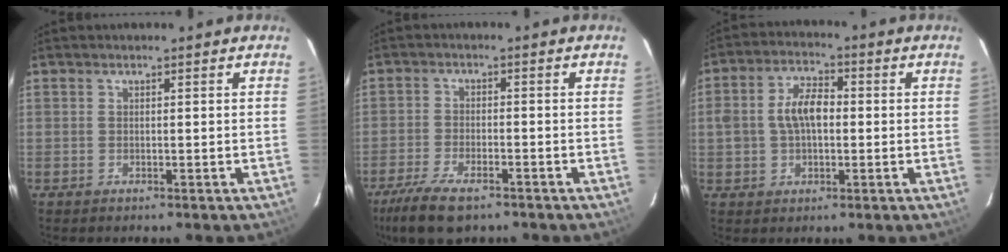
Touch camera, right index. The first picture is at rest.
{"total": 10.5, "force": [-7.5, 3.9, 6.2], "torque": [-0.151, -0.025, -0.138]}
{"total": 7.6, "force": [0.0, 4.6, 6.0], "torque": [-0.117, 0.019, 0.004]}